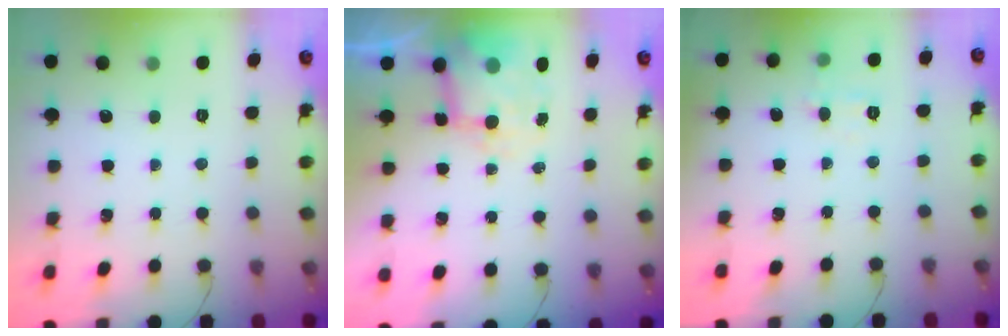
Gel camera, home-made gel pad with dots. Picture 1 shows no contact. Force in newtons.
{"total": 6.5, "press": 6.5, "slide": 0.5}
{"total": 3.7, "press": 3.5, "slide": 1.2}